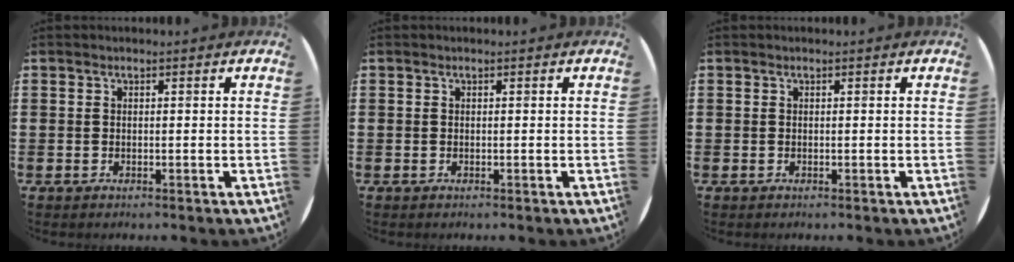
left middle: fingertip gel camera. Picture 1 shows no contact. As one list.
[{"total": 0.0}, {"total": 0.0}]